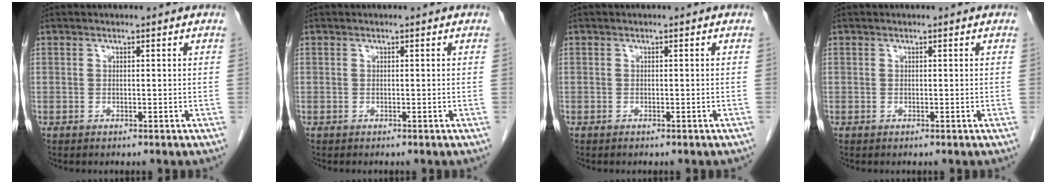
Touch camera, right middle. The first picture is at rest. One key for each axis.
{"total": 0.0}
{"total": 0.8, "fx": -0.6, "fy": 0.2, "fz": 0.4, "tx": -0.011, "ty": -0.001, "tz": -0.006}
{"total": 0.0}